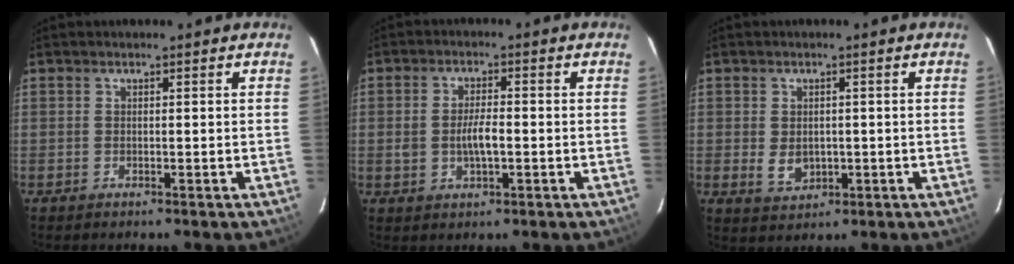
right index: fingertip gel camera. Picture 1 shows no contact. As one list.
[{"total": 4.6, "force": [-0.7, 2.0, 4.1], "torque": [-0.081, 0.002, -0.011]}, {"total": 4.2, "force": [-0.4, 3.2, 2.7], "torque": [-0.048, -0.005, 0.001]}]